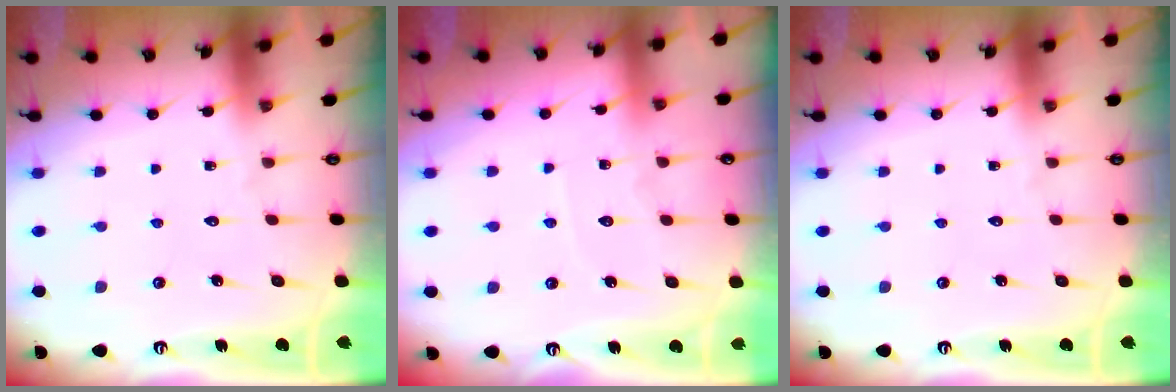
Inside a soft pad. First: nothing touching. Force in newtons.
{"total": 5.6, "press": 5.6, "slide": 0.6}
{"total": 0.0}